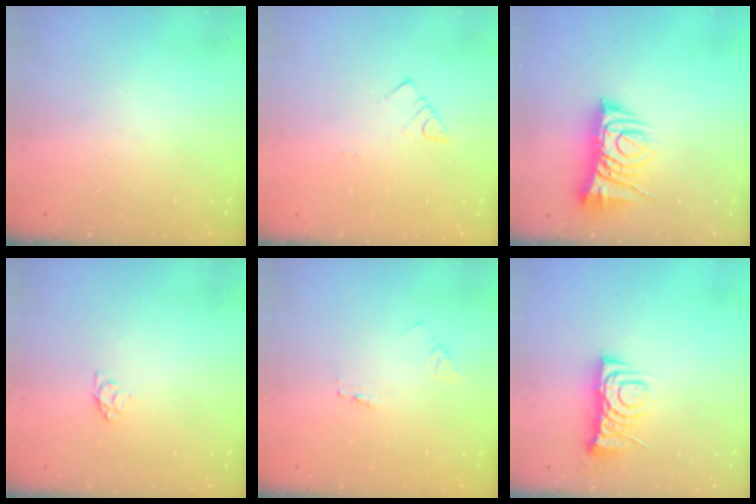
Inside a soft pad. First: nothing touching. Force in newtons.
{"total": 3.0, "press": 3.0, "slide": 0.2}
{"total": 9.0, "press": 8.9, "slide": 1.4}
{"total": 3.7, "press": 3.7, "slide": 0.4}
{"total": 2.1, "press": 2.1, "slide": 0.1}
{"total": 6.8, "press": 6.8, "slide": 0.6}